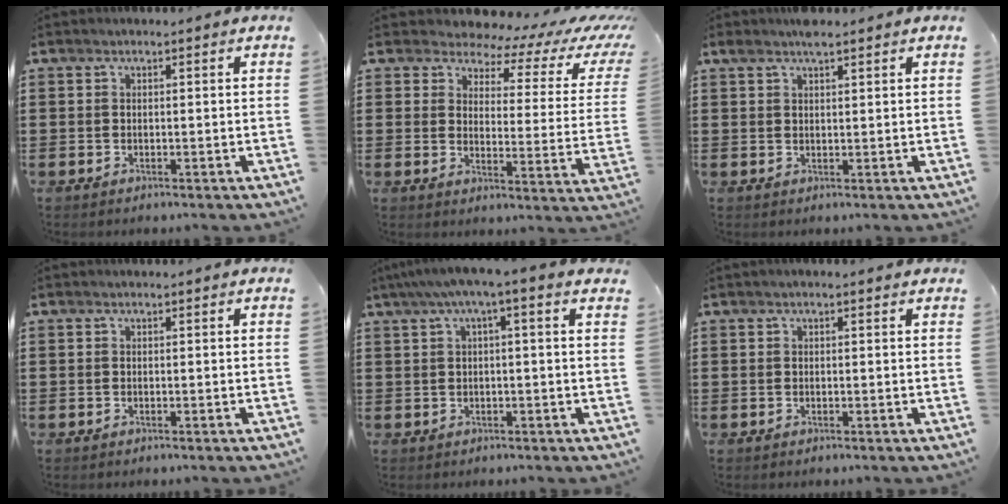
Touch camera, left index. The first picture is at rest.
{"total": 4.2, "force": [3.7, 1.6, 1.2], "torque": [-0.033, -0.033, 0.056]}
{"total": 2.6, "force": [2.1, 0.5, 1.5], "torque": [-0.033, 0.003, 0.038]}
{"total": 0.0}
{"total": 3.1, "force": [0.4, 0.0, 3.1], "torque": [-0.058, -0.002, 0.003]}
{"total": 0.6, "force": [0.3, 0.1, 0.5], "torque": [-0.010, 0.001, 0.006]}